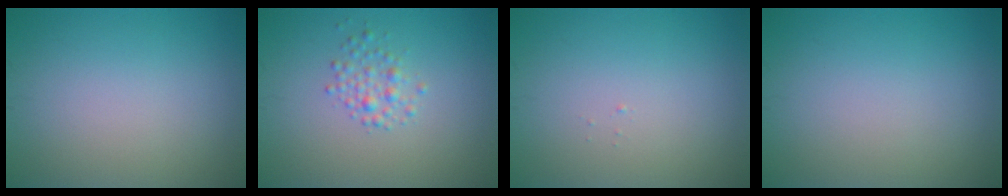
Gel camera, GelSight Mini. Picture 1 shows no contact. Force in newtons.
{"total": 1.8, "press": 1.8, "slide": 0.0}
{"total": 0.0}
{"total": 0.0}